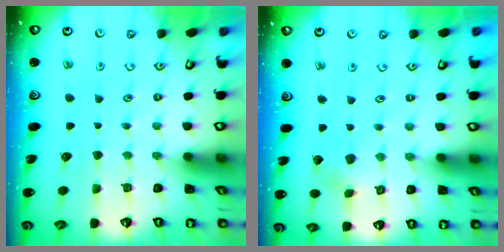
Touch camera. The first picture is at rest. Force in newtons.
{"total": 3.0, "press": 3.0, "slide": 0.3}